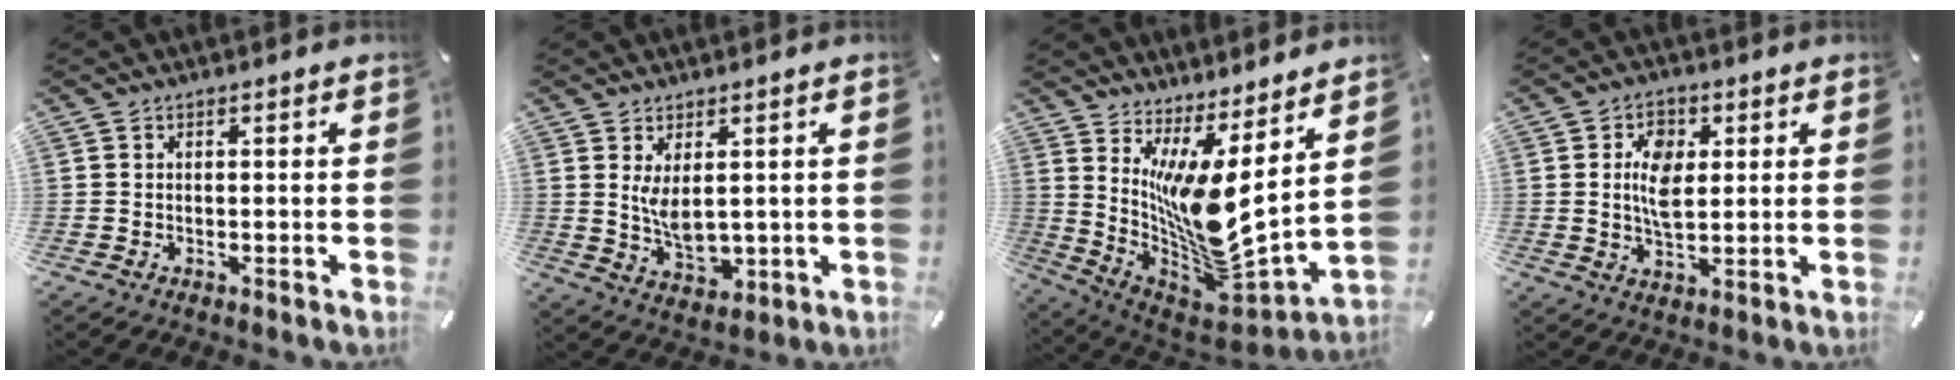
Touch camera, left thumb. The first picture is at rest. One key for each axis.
{"total": 6.6, "fx": 2.0, "fy": 3.6, "fz": 5.1, "tx": -0.104, "ty": -0.018, "tz": 0.033}
{"total": 12.6, "fx": 3.4, "fy": 4.0, "fz": 11.5, "tx": -0.226, "ty": -0.081, "tz": 0.062}
{"total": 8.0, "fx": 1.6, "fy": 5.1, "fz": 5.9, "tx": -0.107, "ty": -0.003, "tz": 0.019}